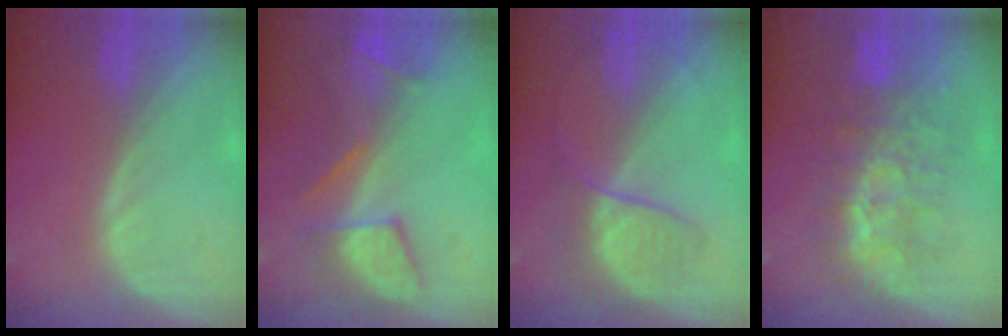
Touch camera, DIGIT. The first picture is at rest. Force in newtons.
{"total": 7.7, "press": 7.3, "slide": 2.6}
{"total": 6.7, "press": 6.1, "slide": 2.7}
{"total": 8.9, "press": 8.5, "slide": 2.8}